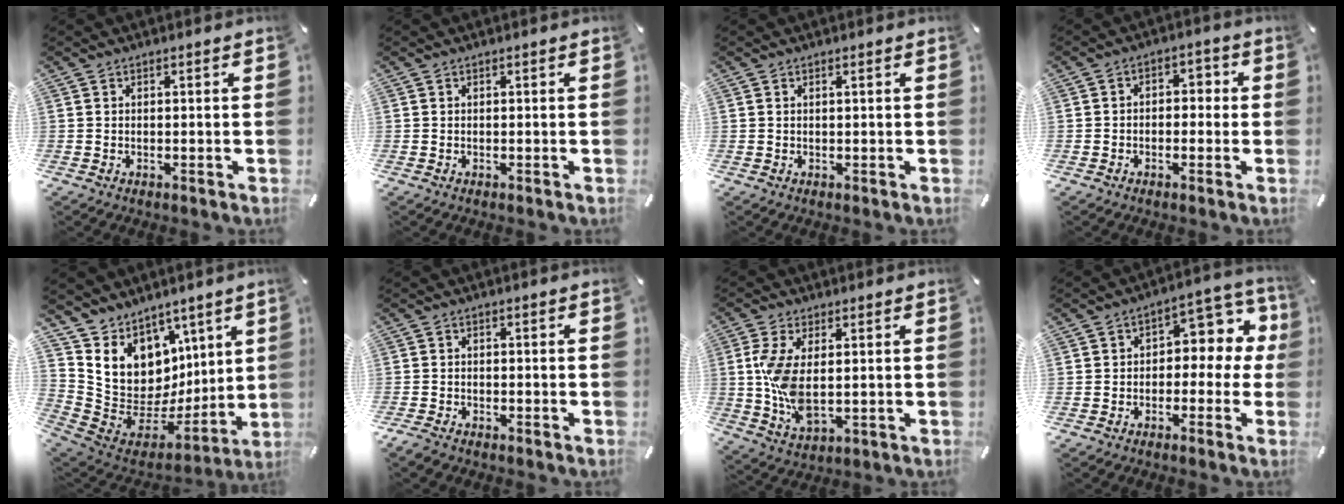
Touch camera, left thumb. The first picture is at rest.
{"total": 0.0}
{"total": 0.6, "force": [0.2, 0.1, 0.5], "torque": [-0.010, 0.001, 0.003]}
{"total": 3.6, "force": [-1.7, 2.6, 1.7], "torque": [-0.025, 0.015, -0.038]}
{"total": 10.6, "force": [4.1, 9.6, 1.6], "torque": [-0.028, -0.079, 0.094]}
{"total": 2.0, "force": [-1.8, 0.6, 0.6], "torque": [-0.026, 0.003, -0.040]}
{"total": 10.1, "force": [0.7, 4.9, 8.8], "torque": [-0.197, -0.013, 0.009]}
{"total": 8.5, "force": [1.2, 5.8, 6.1], "torque": [-0.068, -0.011, 0.015]}